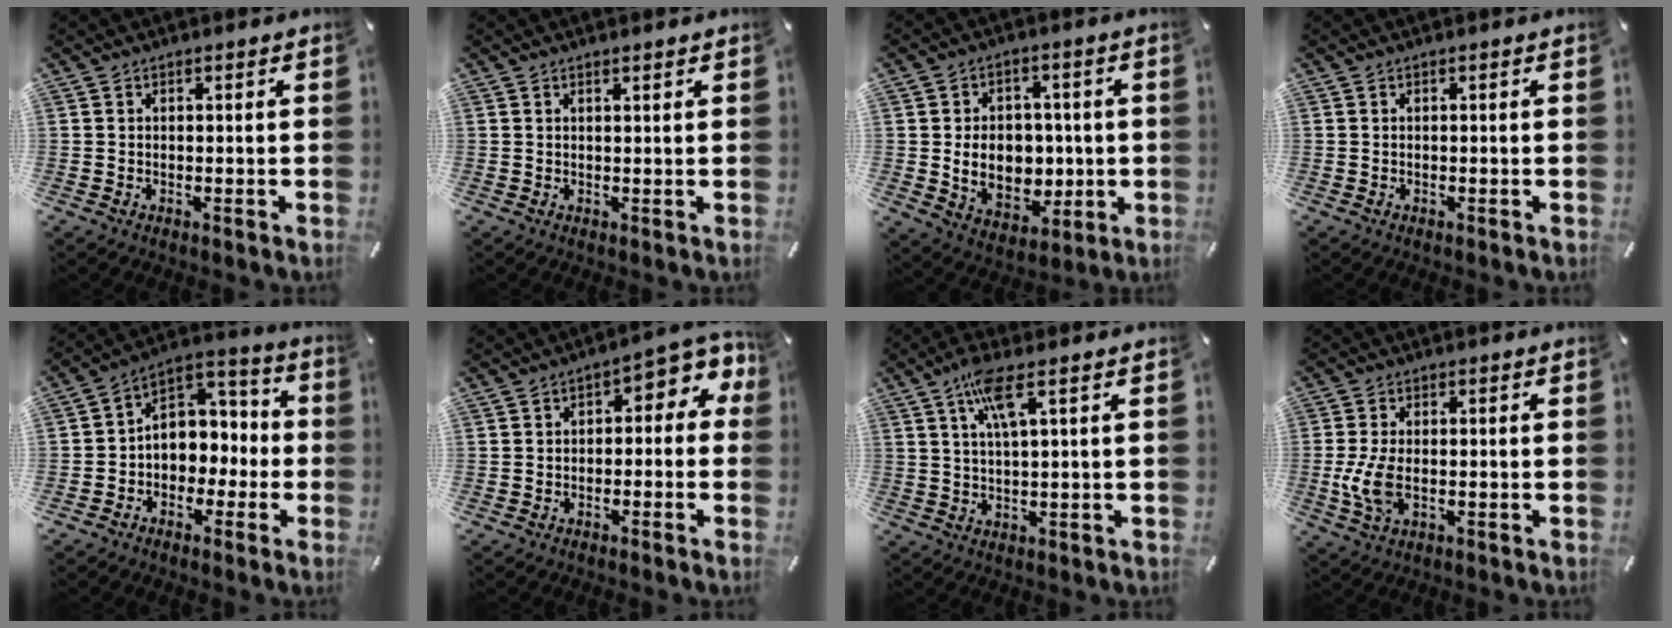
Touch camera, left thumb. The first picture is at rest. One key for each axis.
{"total": 0.8, "fx": 0.7, "fy": -0.1, "fz": 0.4, "tx": -0.008, "ty": -0.002, "tz": 0.013}
{"total": 11.3, "fx": -0.3, "fy": 9.3, "fz": 6.4, "tx": -0.107, "ty": 0.003, "tz": 0.002}
{"total": 0.0}
{"total": 8.0, "fx": -0.8, "fy": 7.6, "fz": 2.1, "tx": -0.032, "ty": 0.006, "tz": -0.010}
{"total": 4.5, "fx": -0.1, "fy": 2.9, "fz": 3.5, "tx": -0.046, "ty": -0.006, "tz": -0.013}
{"total": 7.2, "fx": 3.2, "fy": 1.1, "fz": 6.3, "tx": -0.131, "ty": 0.004, "tz": 0.054}
{"total": 7.1, "fx": -1.3, "fy": 3.5, "fz": 6.0, "tx": -0.138, "ty": -0.008, "tz": -0.024}